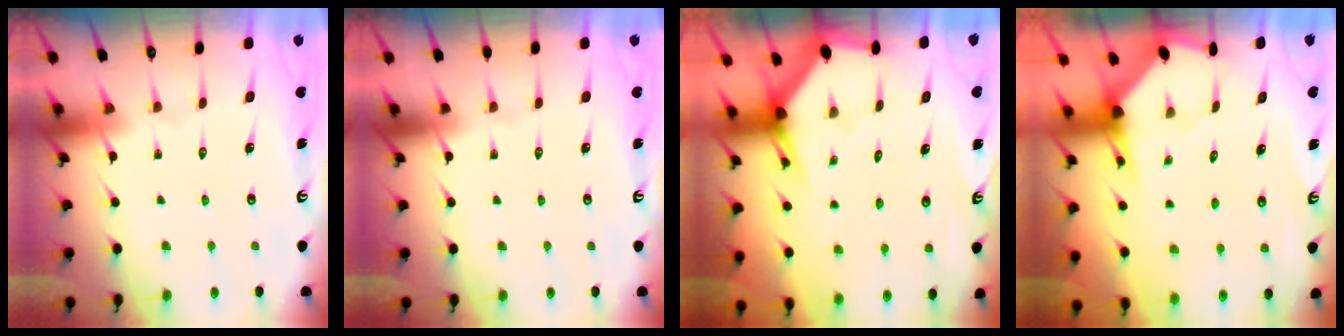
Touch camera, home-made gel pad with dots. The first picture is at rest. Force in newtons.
{"total": 0.0}
{"total": 2.9, "press": 2.9, "slide": 0.2}
{"total": 3.2, "press": 3.1, "slide": 0.3}